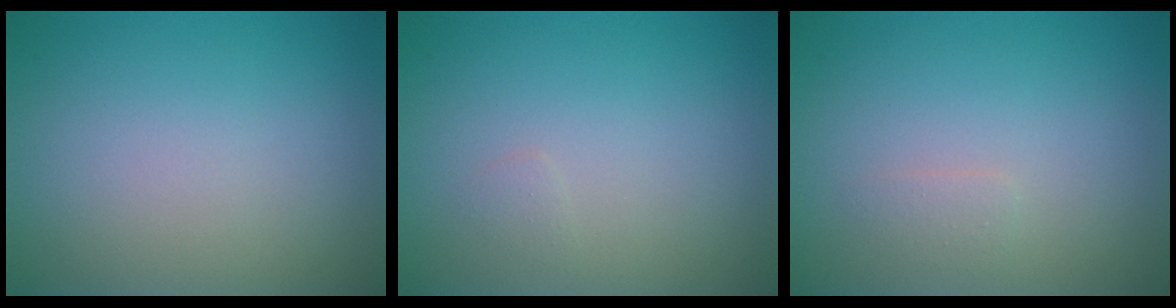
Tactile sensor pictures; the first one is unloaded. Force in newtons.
{"total": 0.5, "press": 0.5, "slide": 0.0}
{"total": 0.7, "press": 0.7, "slide": 0.1}